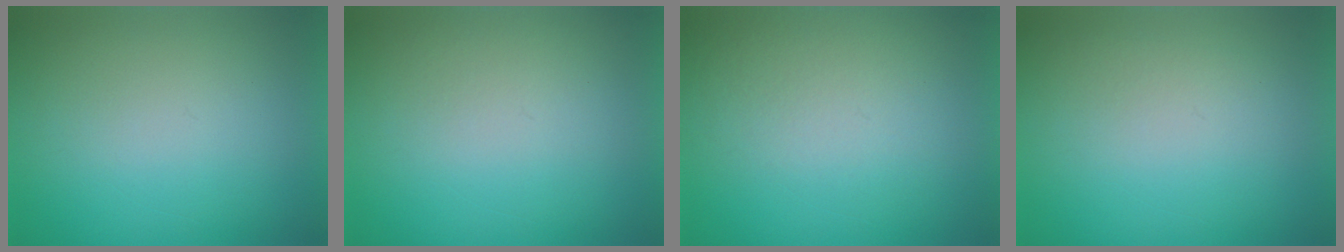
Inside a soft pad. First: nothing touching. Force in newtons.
{"total": 1.3}
{"total": 4.4}
{"total": 1.0}